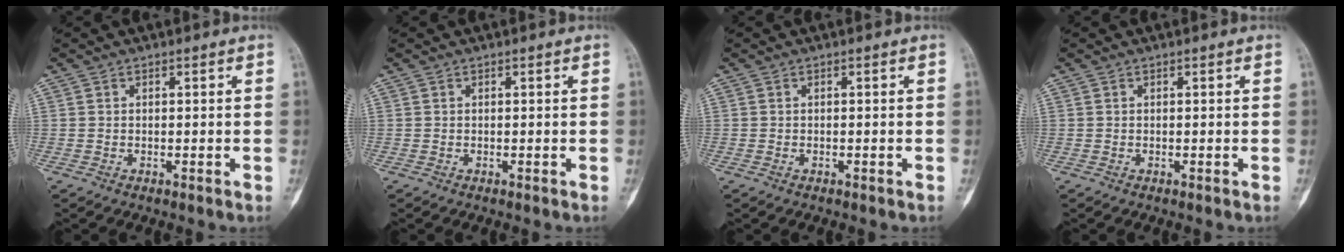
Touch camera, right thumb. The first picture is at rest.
{"total": 0.0}
{"total": 0.0}
{"total": 0.0}